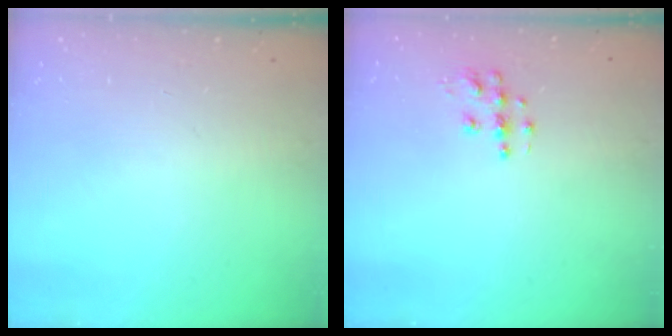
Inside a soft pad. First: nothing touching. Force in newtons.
{"total": 7.9, "press": 7.9, "slide": 0.4}